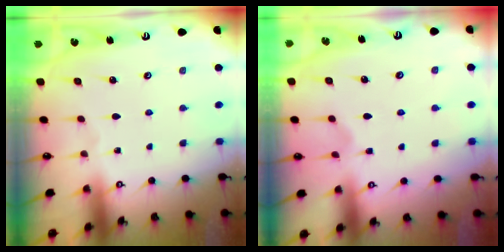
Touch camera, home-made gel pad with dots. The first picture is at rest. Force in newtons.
{"total": 0.7, "press": 0.0, "slide": 0.7}